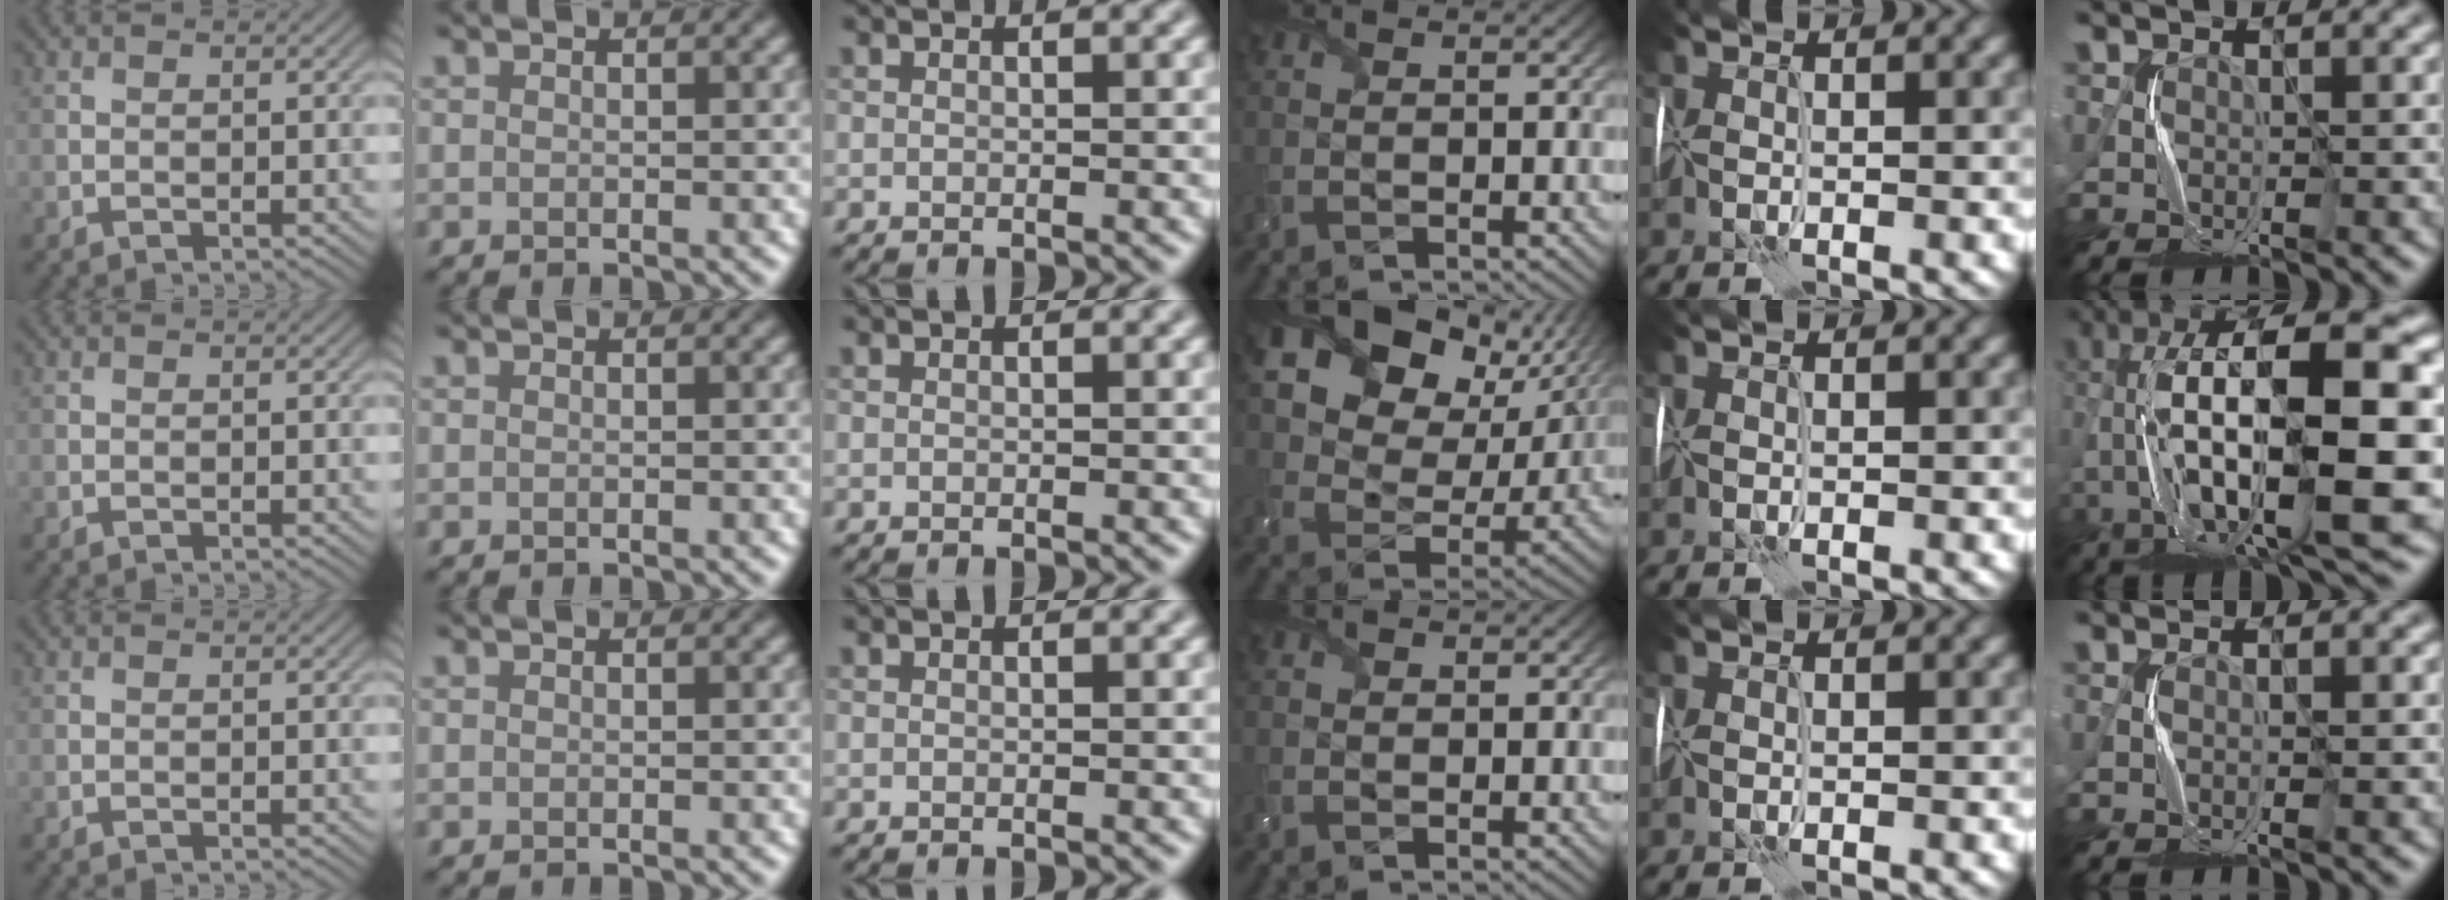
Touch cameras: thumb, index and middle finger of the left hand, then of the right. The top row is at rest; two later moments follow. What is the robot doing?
{"motion": "wrap", "object": "receipt paper"}